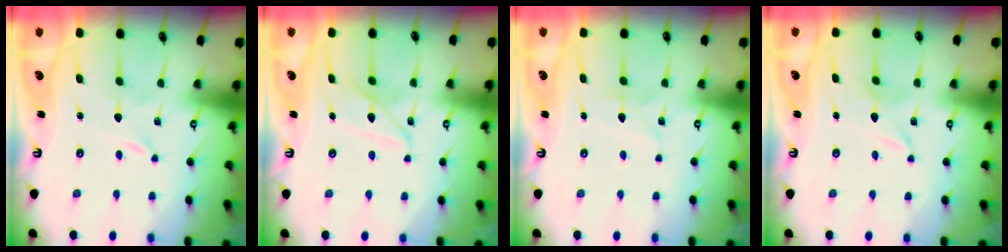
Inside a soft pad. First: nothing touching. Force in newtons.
{"total": 9.0, "press": 9.0, "slide": 0.7}
{"total": 5.3, "press": 5.3, "slide": 0.4}
{"total": 2.5, "press": 2.5, "slide": 0.3}